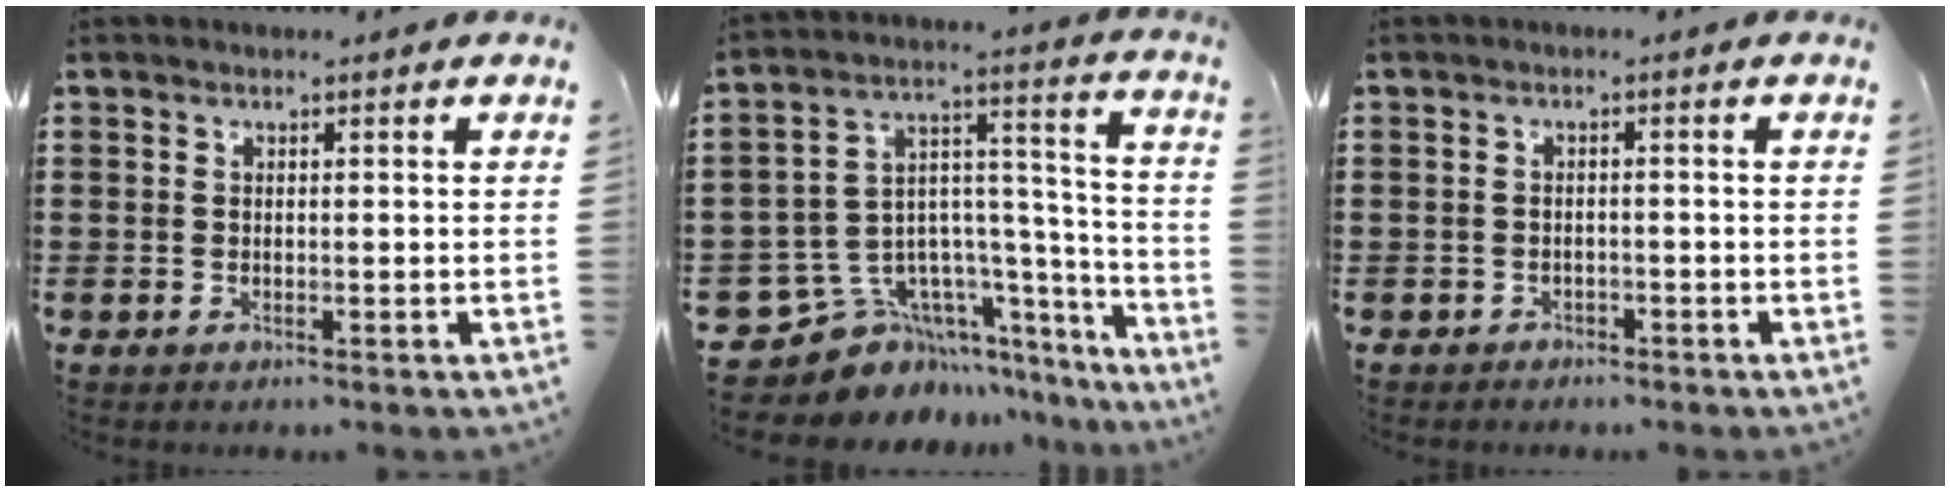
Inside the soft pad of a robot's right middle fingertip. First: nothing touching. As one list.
[{"total": 9.0, "force": [-6.2, 6.2, 1.8], "torque": [-0.070, -0.012, -0.113]}, {"total": 1.1, "force": [-1.0, 0.4, 0.0], "torque": [-0.005, 0.000, -0.024]}]